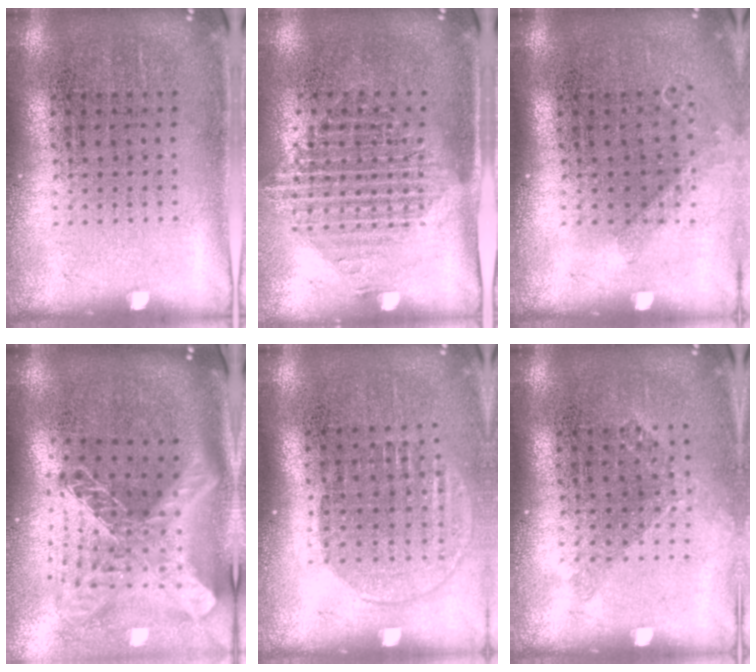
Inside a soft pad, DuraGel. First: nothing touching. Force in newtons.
{"total": 1.5, "press": 1.2, "slide": 0.9}
{"total": 0.9, "press": 0.8, "slide": 0.3}
{"total": 2.9, "press": 2.0, "slide": 2.1}
{"total": 1.5, "press": 1.2, "slide": 0.8}
{"total": 1.0, "press": 0.8, "slide": 0.6}